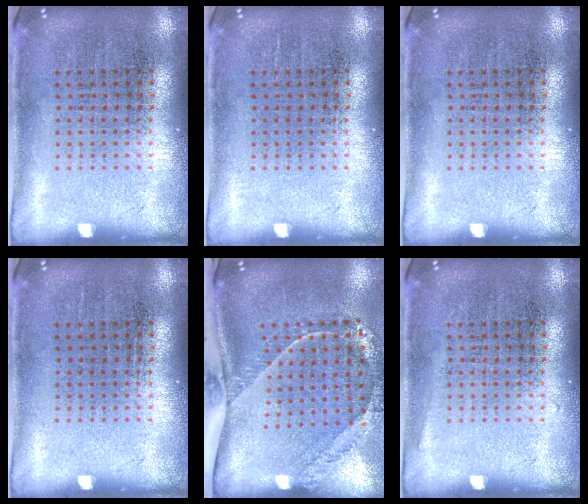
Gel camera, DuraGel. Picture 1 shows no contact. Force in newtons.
{"total": 0.0}
{"total": 0.0}
{"total": 0.0}
{"total": 2.5, "press": 1.8, "slide": 1.8}
{"total": 0.5, "press": 0.5, "slide": 0.1}